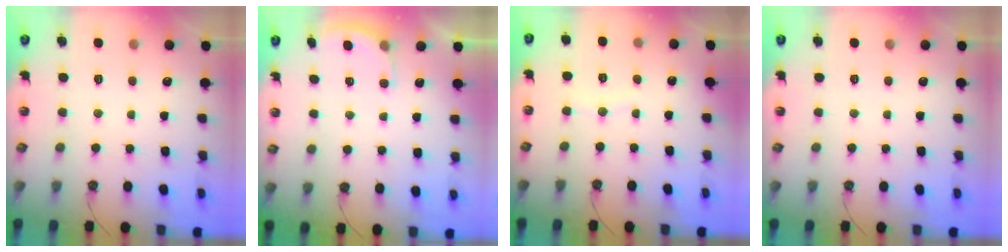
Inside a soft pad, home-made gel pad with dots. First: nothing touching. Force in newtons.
{"total": 2.6, "press": 2.3, "slide": 1.1}
{"total": 2.9, "press": 2.9, "slide": 0.3}
{"total": 0.0}